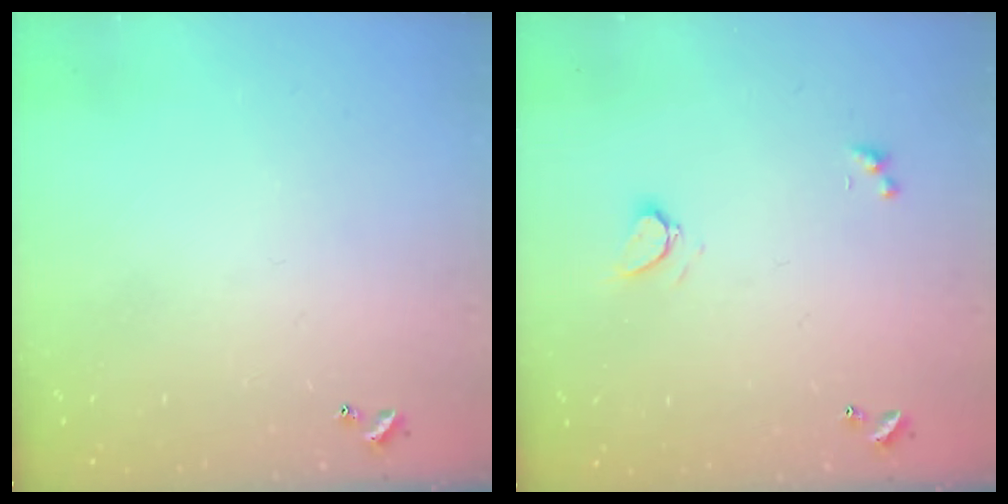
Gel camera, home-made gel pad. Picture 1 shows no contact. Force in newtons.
{"total": 1.6, "press": 1.4, "slide": 0.6}